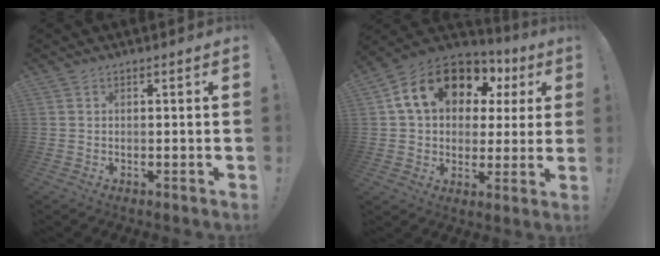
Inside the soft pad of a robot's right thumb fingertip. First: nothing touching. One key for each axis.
{"total": 19.1, "fx": 8.5, "fy": 12.6, "fz": 11.5, "tx": -0.188, "ty": -0.022, "tz": 0.160}